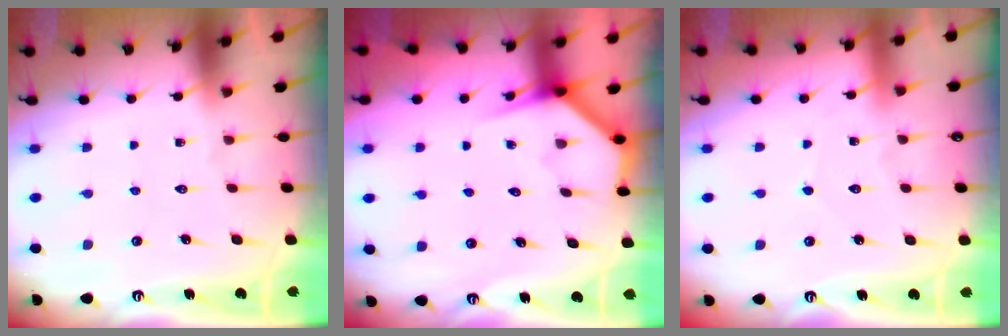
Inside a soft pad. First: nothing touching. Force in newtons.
{"total": 3.9, "press": 3.9, "slide": 0.2}
{"total": 3.0, "press": 2.9, "slide": 0.4}